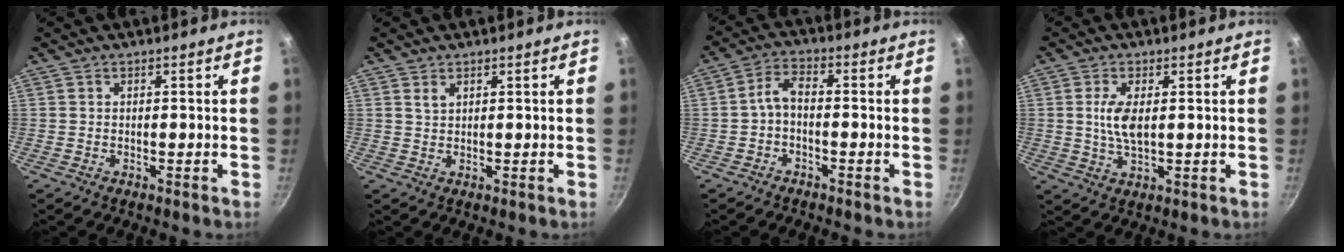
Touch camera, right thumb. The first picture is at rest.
{"total": 1.6, "force": [1.0, 0.9, 0.9], "torque": [-0.016, -0.004, 0.022]}
{"total": 4.1, "force": [-1.4, 2.1, 3.2], "torque": [-0.065, 0.028, -0.031]}
{"total": 5.8, "force": [0.8, 2.6, 5.1], "torque": [-0.105, -0.003, 0.018]}